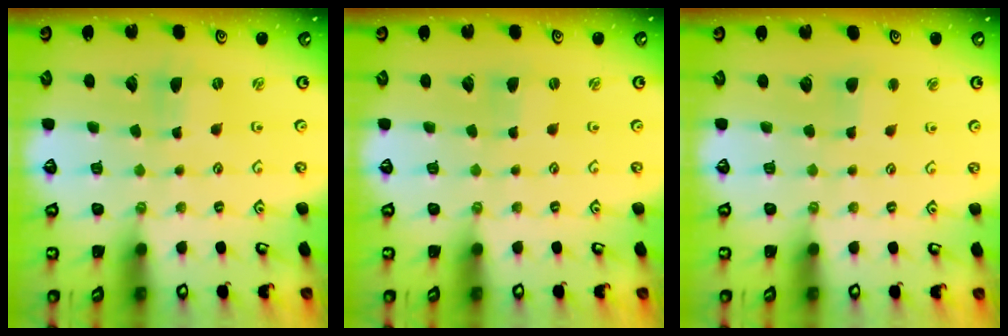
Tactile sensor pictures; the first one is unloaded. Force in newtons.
{"total": 0.0}
{"total": 2.7, "press": 2.7, "slide": 0.3}